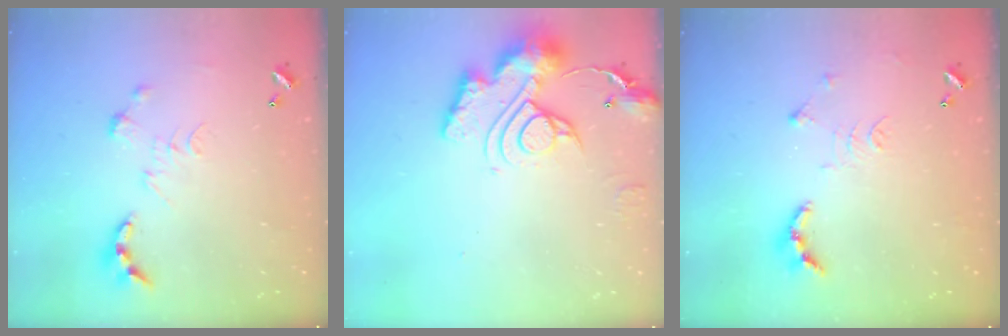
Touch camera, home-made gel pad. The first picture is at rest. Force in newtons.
{"total": 15.0, "press": 14.9, "slide": 1.6}
{"total": 10.3, "press": 10.2, "slide": 1.0}